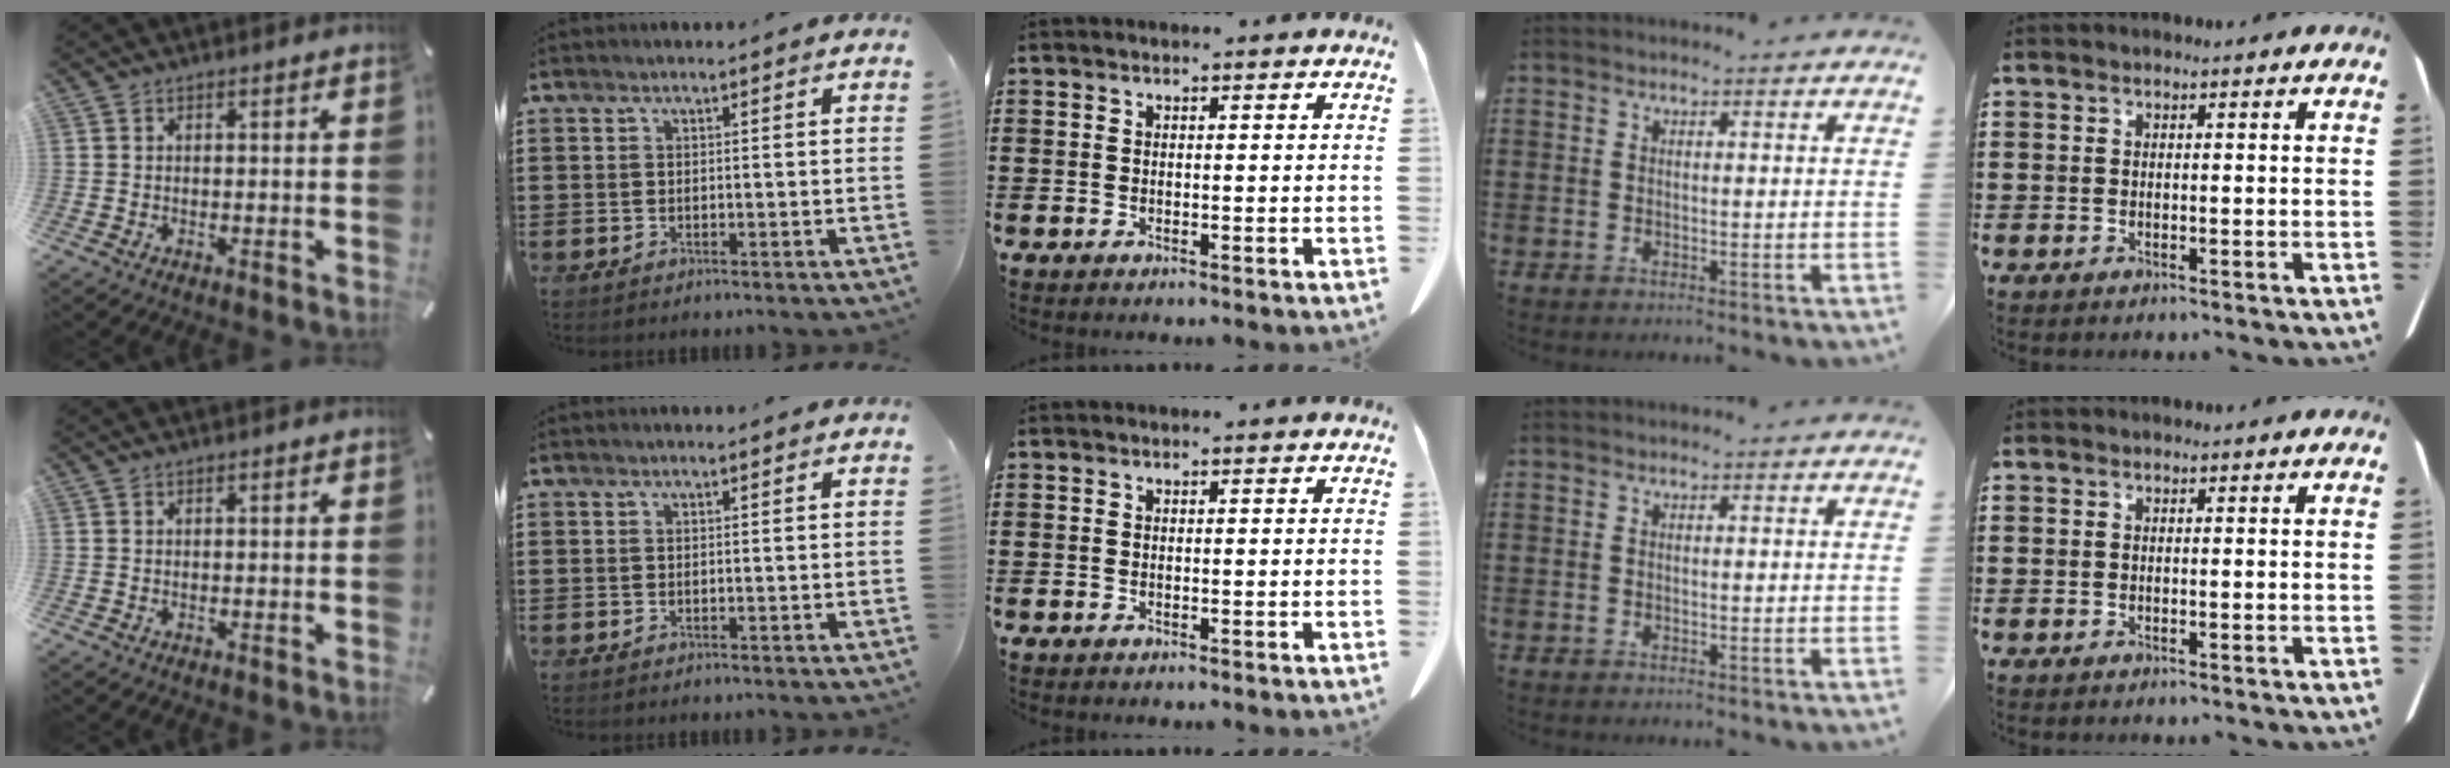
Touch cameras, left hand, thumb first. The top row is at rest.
{}